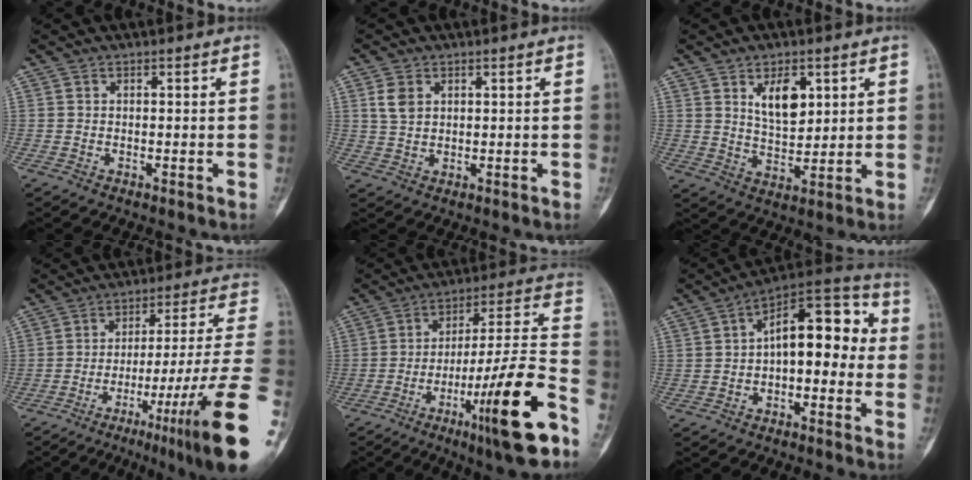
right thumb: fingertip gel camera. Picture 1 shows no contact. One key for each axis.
{"total": 3.9, "fx": 1.5, "fy": 2.7, "fz": 2.4, "tx": -0.037, "ty": -0.002, "tz": 0.033}
{"total": 8.0, "fx": 3.3, "fy": 4.3, "fz": 5.9, "tx": -0.079, "ty": -0.025, "tz": 0.064}
{"total": 23.3, "fx": -10.5, "fy": 1.6, "fz": 20.7, "tx": -0.254, "ty": 0.050, "tz": -0.153}
{"total": 21.9, "fx": -11.1, "fy": 2.0, "fz": 18.8, "tx": -0.293, "ty": 0.052, "tz": -0.172}
{"total": 14.2, "fx": -0.1, "fy": 7.5, "fz": 12.0, "tx": -0.137, "ty": 0.048, "tz": -0.019}